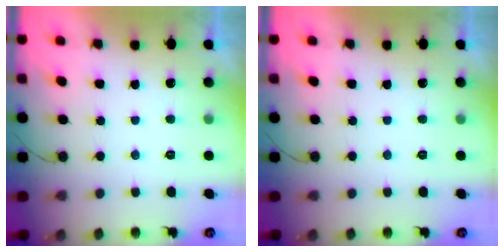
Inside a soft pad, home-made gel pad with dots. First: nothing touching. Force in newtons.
{"total": 0.0}